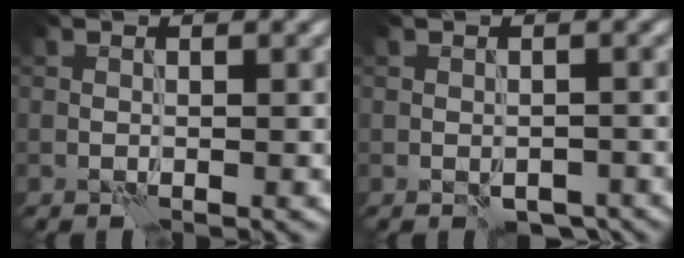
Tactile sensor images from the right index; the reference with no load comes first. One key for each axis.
{"total": 2.9, "fx": -2.0, "fy": 1.7, "fz": 1.3, "tx": -0.025, "ty": -0.003, "tz": -0.024}